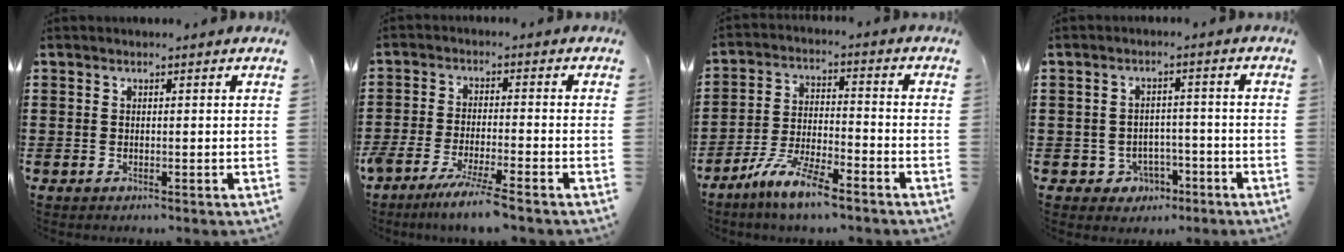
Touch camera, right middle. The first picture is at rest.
{"total": 5.8, "force": [-5.0, -0.5, 3.0], "torque": [-0.065, -0.023, -0.096]}
{"total": 7.7, "force": [-6.3, 1.0, 4.3], "torque": [-0.100, -0.007, -0.122]}
{"total": 3.1, "force": [-2.1, 2.2, 0.7], "torque": [-0.021, 0.005, -0.047]}